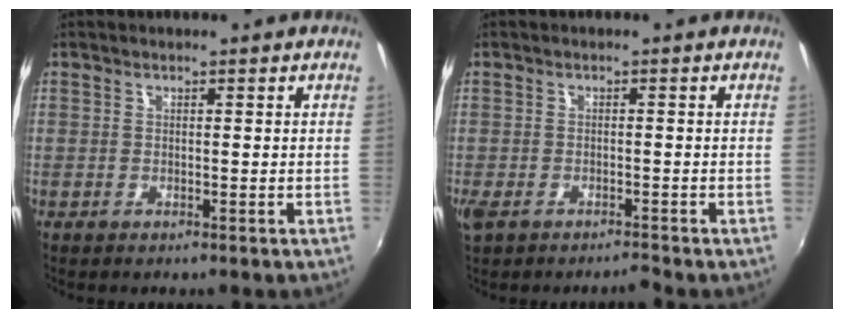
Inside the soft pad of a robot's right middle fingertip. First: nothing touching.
{"total": 3.3, "force": [-2.6, 0.9, 1.8], "torque": [-0.048, -0.014, -0.051]}